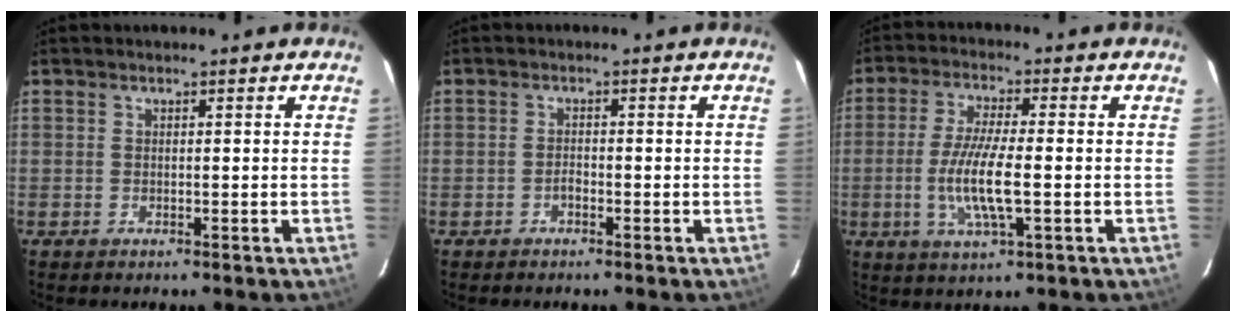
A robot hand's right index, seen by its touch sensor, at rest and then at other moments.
{"total": 1.1, "force": [-0.9, 0.6, 0.5], "torque": [-0.009, 0.001, -0.016]}
{"total": 9.6, "force": [-1.9, 1.7, 9.3], "torque": [-0.185, -0.011, -0.037]}